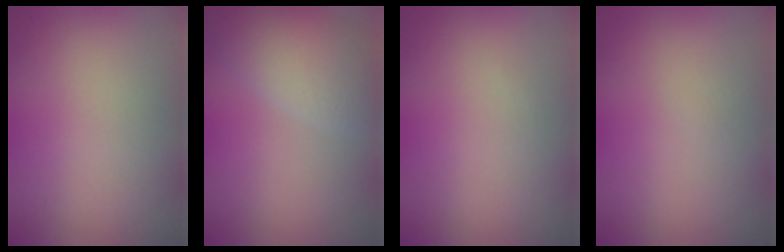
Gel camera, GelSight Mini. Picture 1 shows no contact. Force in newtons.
{"total": 5.1, "press": 5.1, "slide": 0.3}
{"total": 0.0}
{"total": 0.0}